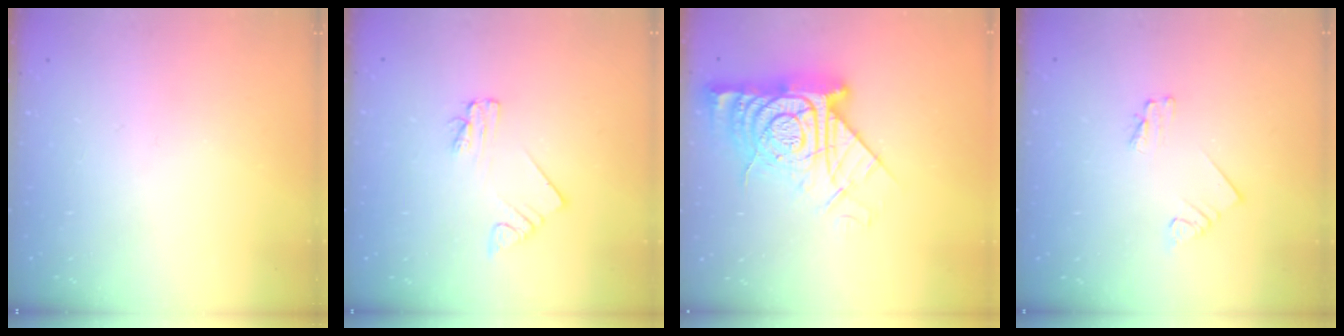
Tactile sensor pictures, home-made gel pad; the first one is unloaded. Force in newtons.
{"total": 2.0, "press": 2.0, "slide": 0.1}
{"total": 20.5, "press": 20.4, "slide": 1.7}
{"total": 1.6, "press": 1.5, "slide": 0.2}